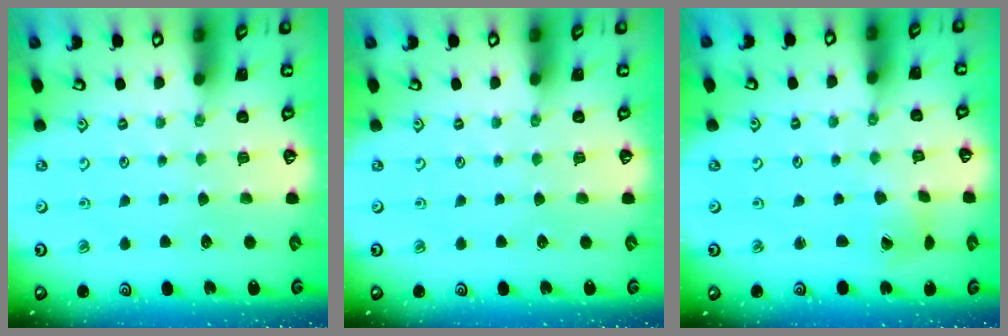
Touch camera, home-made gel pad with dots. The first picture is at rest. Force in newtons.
{"total": 0.0}
{"total": 1.6, "press": 1.5, "slide": 0.3}